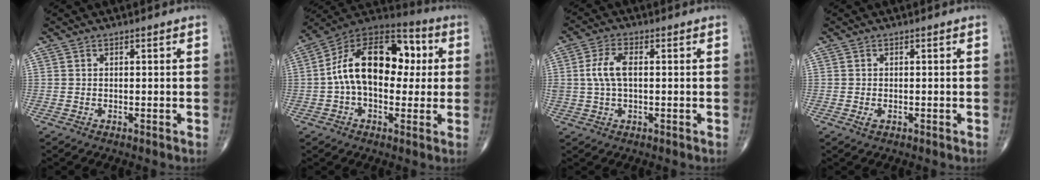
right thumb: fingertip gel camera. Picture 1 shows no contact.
{"total": 19.6, "force": [1.7, 12.0, 15.4], "torque": [-0.224, 0.044, 0.019]}
{"total": 5.8, "force": [0.6, 2.9, 5.0], "torque": [-0.113, 0.010, 0.009]}
{"total": 1.2, "force": [-0.4, 0.7, 0.9], "torque": [-0.018, 0.001, -0.005]}